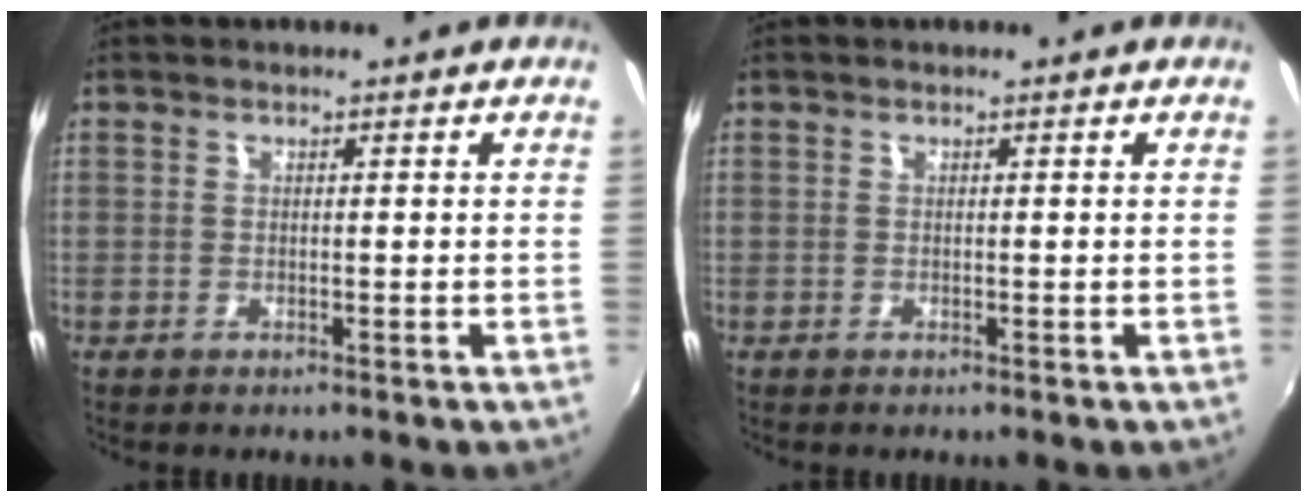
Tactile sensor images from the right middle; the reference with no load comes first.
{"total": 0.0}